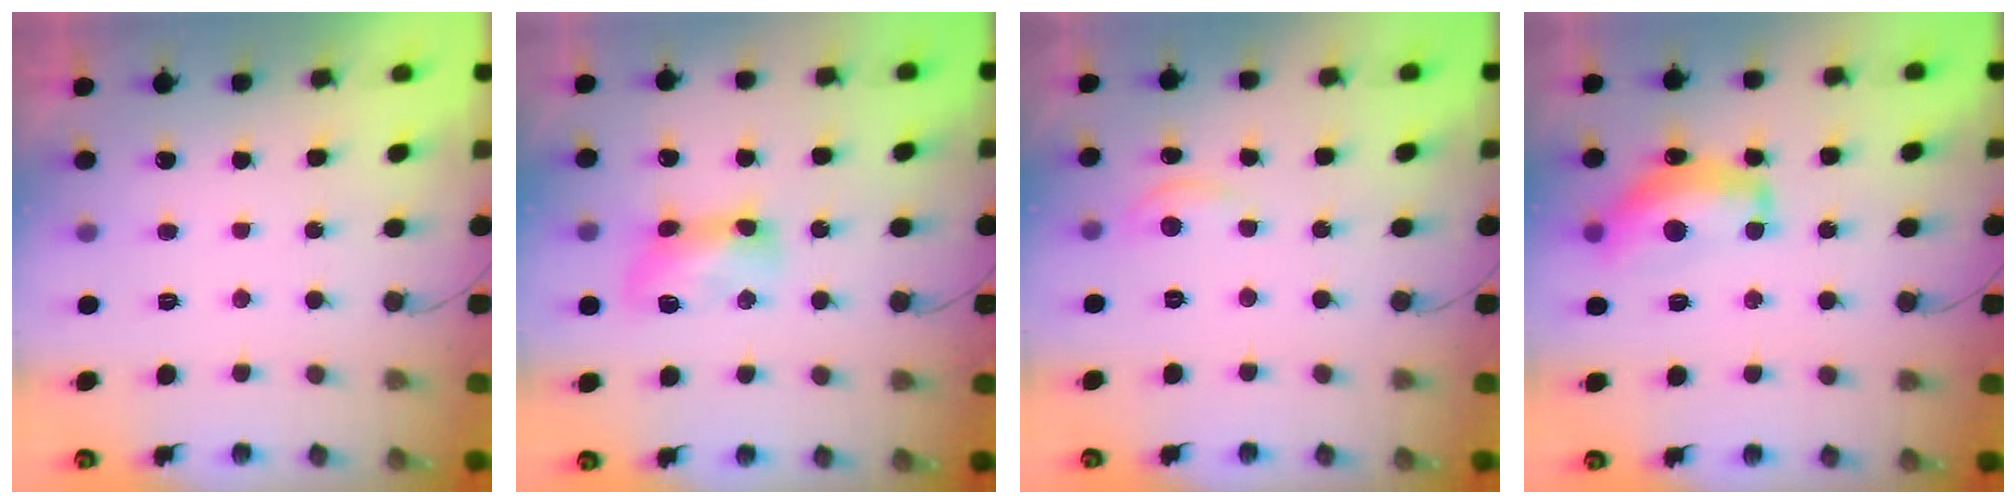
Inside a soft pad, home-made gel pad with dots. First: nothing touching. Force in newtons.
{"total": 9.5, "press": 9.5, "slide": 0.6}
{"total": 2.8, "press": 2.8, "slide": 0.3}
{"total": 13.6, "press": 13.5, "slide": 0.8}